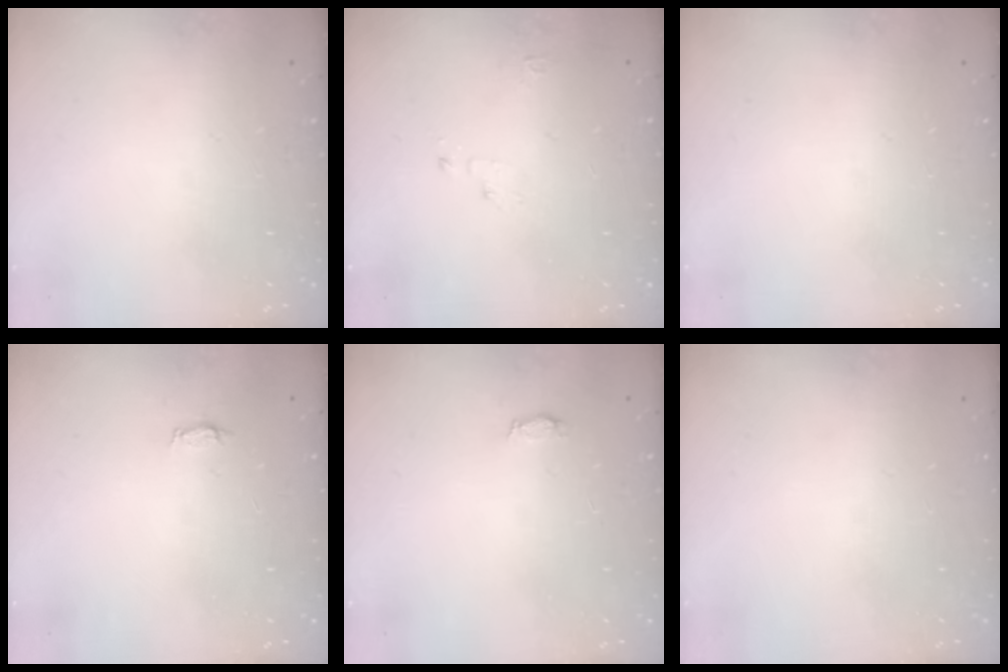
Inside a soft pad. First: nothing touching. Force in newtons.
{"total": 2.1, "press": 2.1, "slide": 0.2}
{"total": 0.0}
{"total": 2.8, "press": 2.8, "slide": 0.3}
{"total": 3.7, "press": 3.6, "slide": 0.5}
{"total": 0.0}